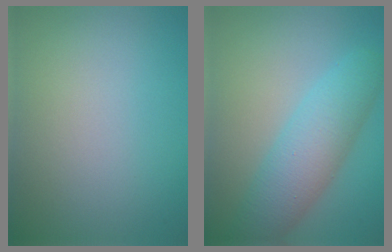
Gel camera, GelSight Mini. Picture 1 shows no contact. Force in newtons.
{"total": 5.6, "press": 5.6, "slide": 0.3}